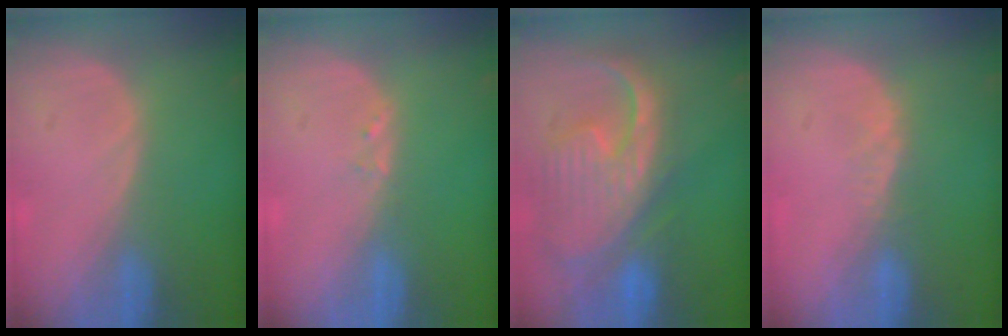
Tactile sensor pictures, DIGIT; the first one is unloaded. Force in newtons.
{"total": 1.0, "press": 1.0, "slide": 0.2}
{"total": 12.8, "press": 10.9, "slide": 6.6}
{"total": 2.1, "press": 1.5, "slide": 1.4}